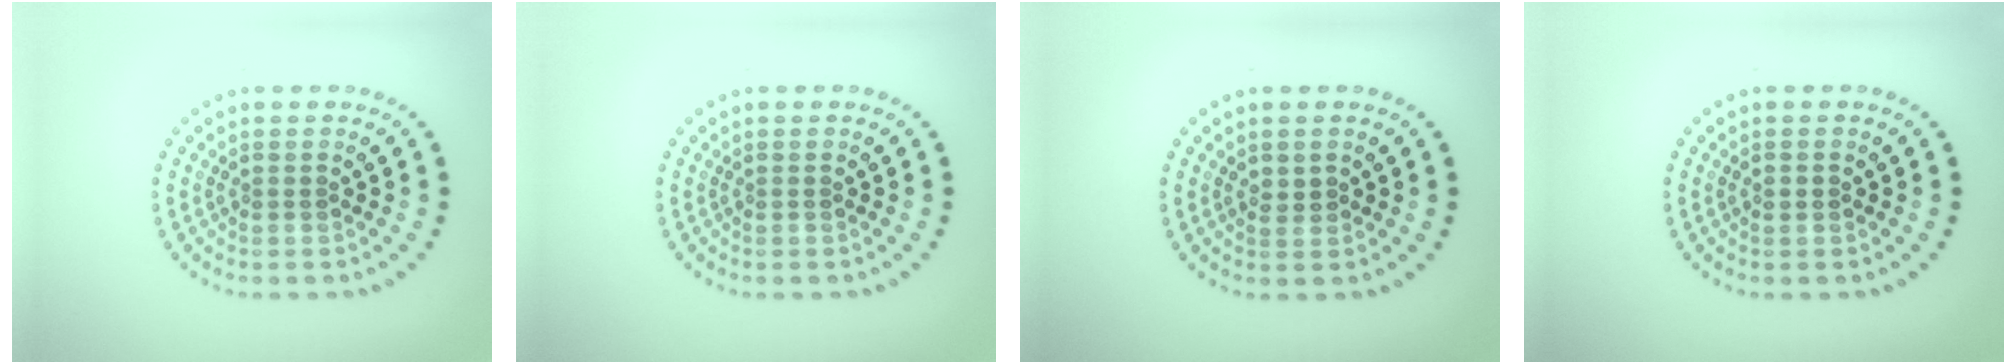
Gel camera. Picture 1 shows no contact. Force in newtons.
{"total": 0.0}
{"total": 0.9, "press": 0.8, "slide": 0.3}
{"total": 0.8, "press": 0.8, "slide": 0.1}